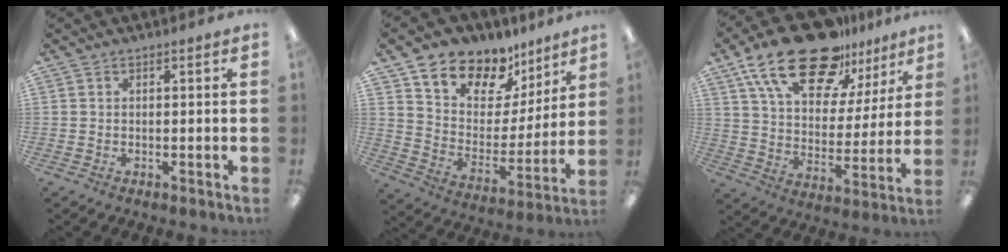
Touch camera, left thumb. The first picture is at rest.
{"total": 12.1, "force": [9.4, 7.3, 2.4], "torque": [-0.052, -0.078, 0.175]}
{"total": 22.9, "force": [16.0, 10.3, 12.8], "torque": [-0.221, -0.090, 0.280]}